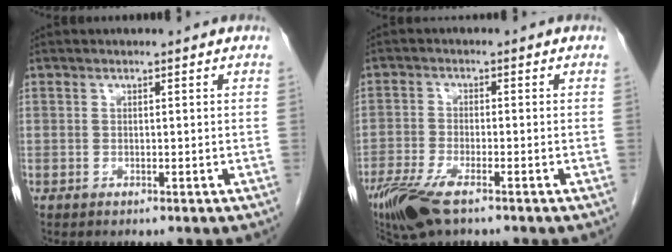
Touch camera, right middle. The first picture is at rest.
{"total": 8.1, "force": [-5.4, 2.1, 5.6], "torque": [-0.112, -0.017, -0.097]}